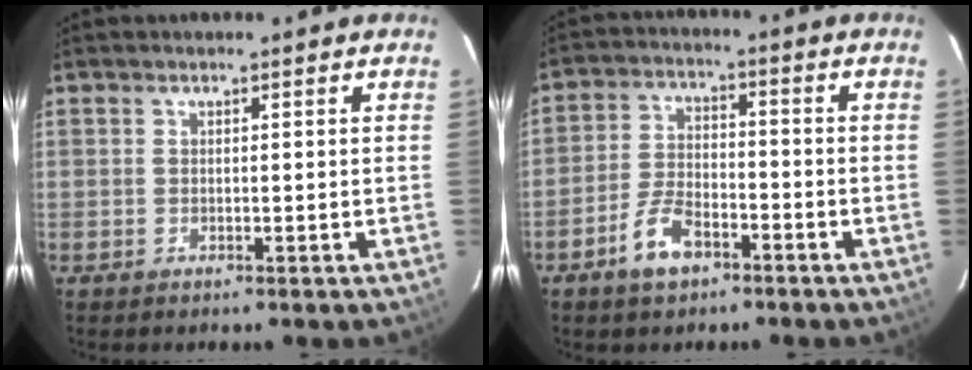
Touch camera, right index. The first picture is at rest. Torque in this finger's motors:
{"motor_torque": [0.70, -0.65, 0.40, 0.09]}